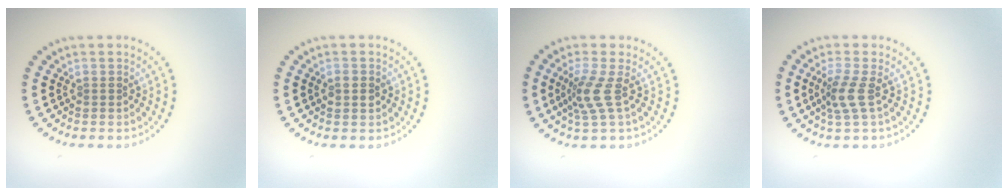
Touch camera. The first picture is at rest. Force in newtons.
{"total": 1.7, "press": 1.7, "slide": 0.1}
{"total": 2.7, "press": 1.9, "slide": 2.0}
{"total": 2.5, "press": 1.9, "slide": 1.6}